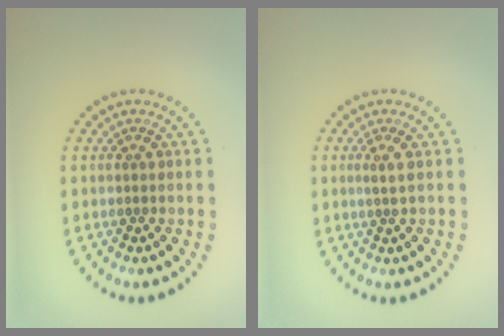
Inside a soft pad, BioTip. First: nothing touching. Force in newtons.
{"total": 0.9, "press": 0.5, "slide": 0.7}